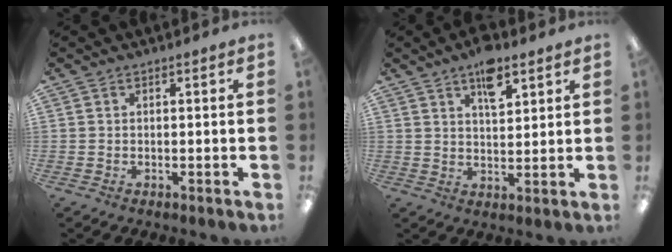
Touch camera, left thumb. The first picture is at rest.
{"total": 8.3, "force": [5.4, 3.8, 5.0], "torque": [-0.063, -0.026, 0.089]}